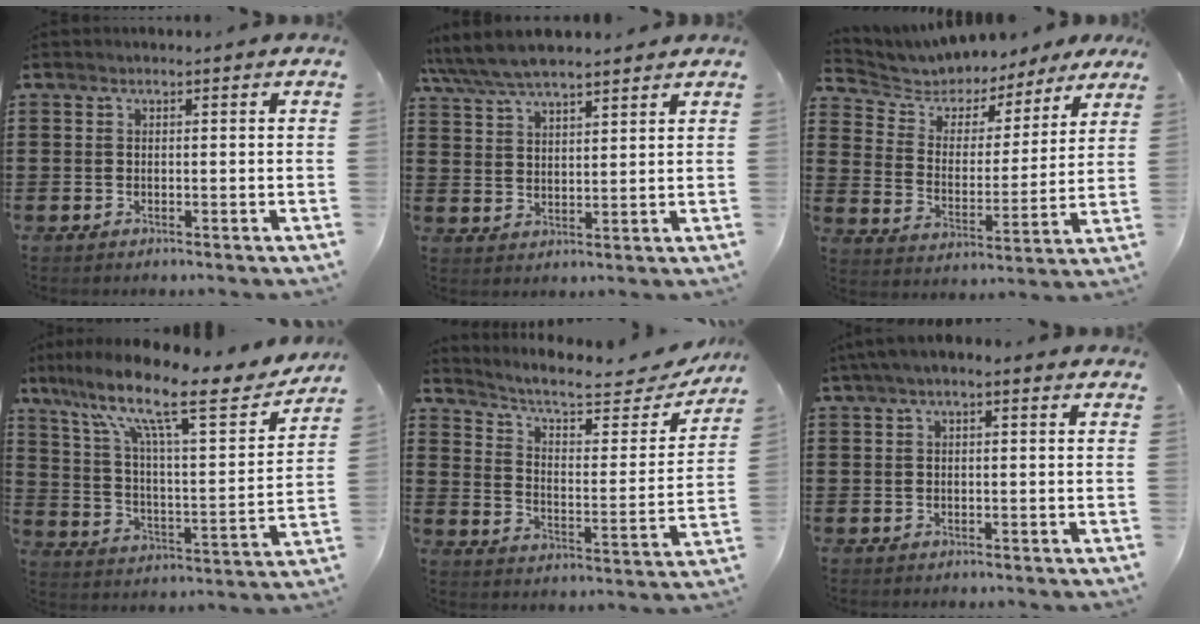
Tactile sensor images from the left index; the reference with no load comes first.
{"total": 6.2, "force": [5.6, 1.5, 2.2], "torque": [-0.063, -0.015, 0.102]}
{"total": 5.4, "force": [5.0, 2.0, 0.5], "torque": [-0.045, -0.036, 0.083]}
{"total": 14.9, "force": [10.4, 2.6, 10.3], "torque": [-0.217, -0.055, 0.165]}
{"total": 6.4, "force": [5.3, 1.1, 3.4], "torque": [-0.091, -0.035, 0.085]}
{"total": 1.6, "force": [-0.2, 0.6, 1.5], "torque": [-0.026, 0.003, -0.006]}